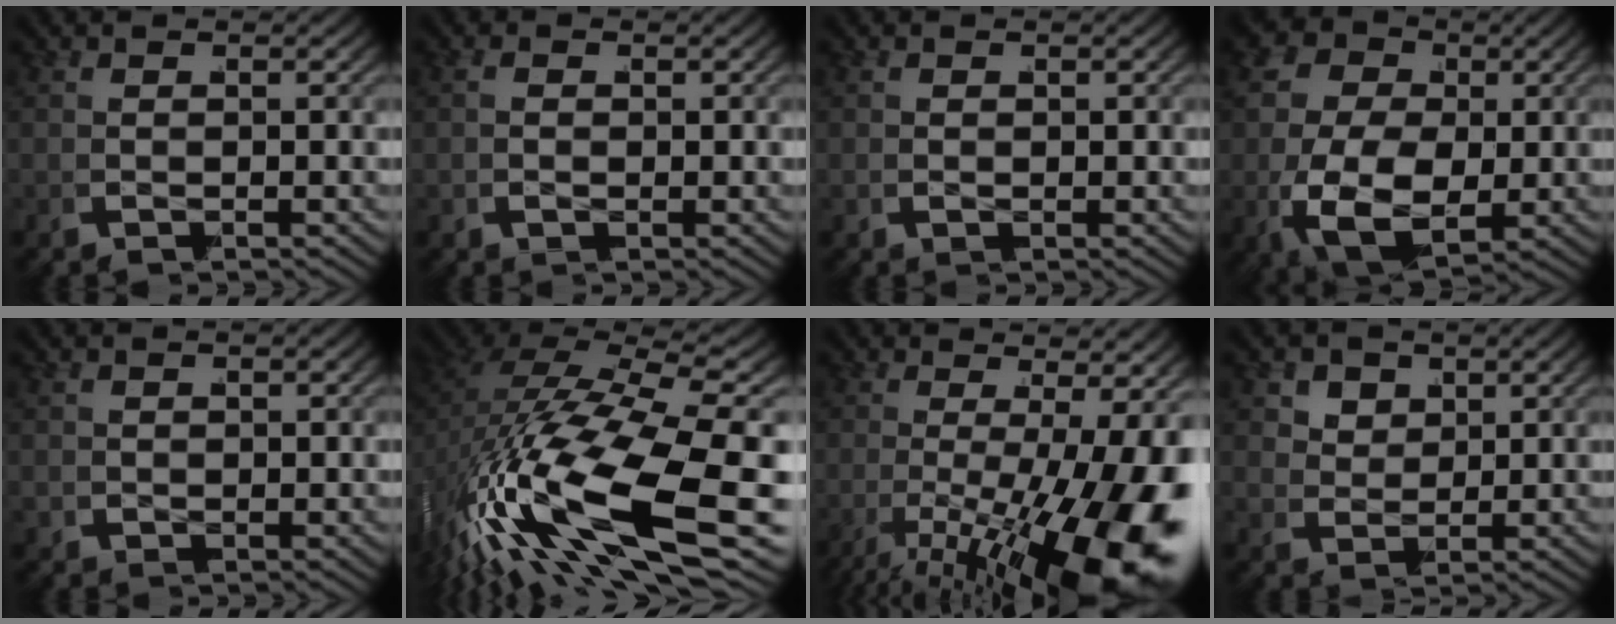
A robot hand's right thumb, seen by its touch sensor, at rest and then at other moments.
{"total": 1.0, "force": [-0.1, 0.7, 0.7], "torque": [-0.005, -0.003, 0.000]}
{"total": 0.5, "force": [0.1, 0.4, 0.2], "torque": [0.002, -0.005, 0.004]}
{"total": 17.1, "force": [-1.3, 13.4, 10.5], "torque": [-0.222, -0.058, -0.008]}
{"total": 0.7, "force": [0.0, 0.7, 0.2], "torque": [0.006, -0.007, 0.005]}
{"total": 16.4, "force": [-2.3, 8.8, 13.6], "torque": [-0.296, -0.046, -0.013]}
{"total": 15.7, "force": [-3.7, 7.9, 13.0], "torque": [-0.213, -0.039, -0.038]}
{"total": 2.8, "force": [1.3, 2.2, 1.2], "torque": [-0.029, -0.016, 0.029]}